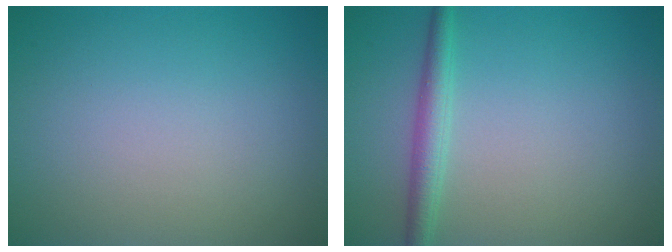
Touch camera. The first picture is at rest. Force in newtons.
{"total": 2.3, "press": 2.3, "slide": 0.0}